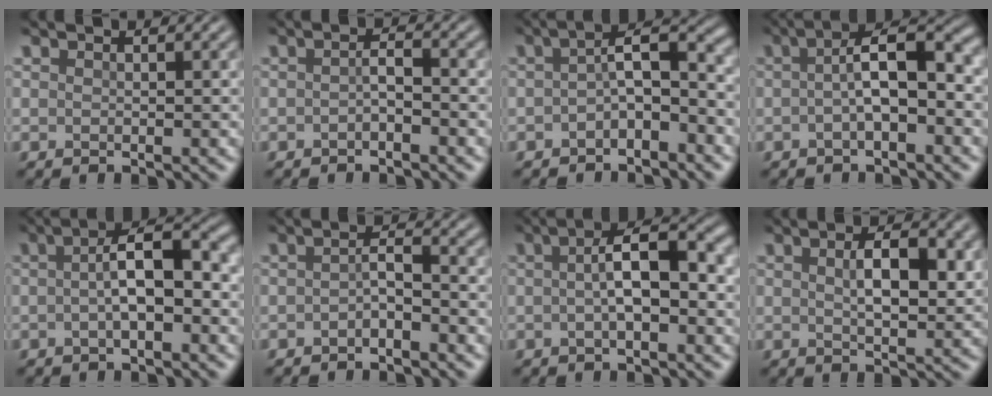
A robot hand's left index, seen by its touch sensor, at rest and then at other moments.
{"total": 1.4, "force": [-0.7, 0.4, 1.1], "torque": [-0.022, 0.004, -0.014]}
{"total": 4.1, "force": [-1.4, 1.4, 3.6], "torque": [-0.063, 0.017, -0.030]}
{"total": 5.5, "force": [-0.5, 1.6, 5.2], "torque": [-0.088, 0.016, -0.014]}
{"total": 5.6, "force": [-0.5, 1.8, 5.3], "torque": [-0.090, 0.013, -0.013]}
{"total": 1.7, "force": [-0.9, 0.5, 1.3], "torque": [-0.027, 0.005, -0.019]}
{"total": 6.0, "force": [0.1, 1.9, 5.7], "torque": [-0.095, 0.010, -0.004]}
{"total": 4.8, "force": [1.1, 2.0, 4.2], "torque": [-0.072, 0.001, 0.020]}